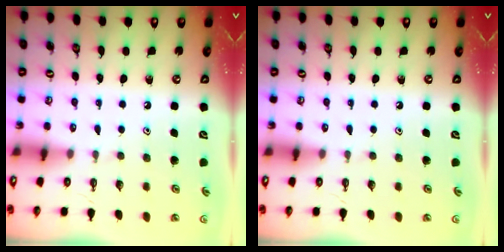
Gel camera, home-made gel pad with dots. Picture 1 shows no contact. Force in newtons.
{"total": 0.0}